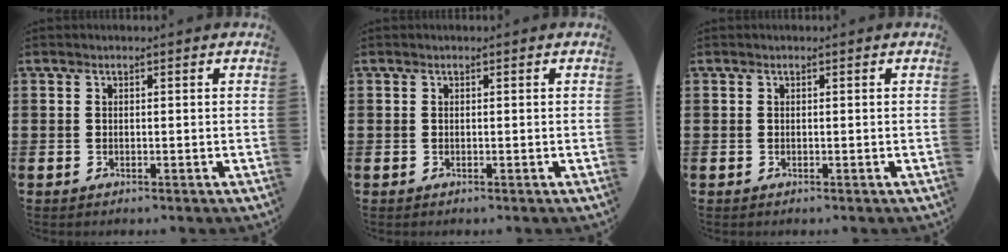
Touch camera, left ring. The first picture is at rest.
{"total": 0.0}
{"total": 0.0}